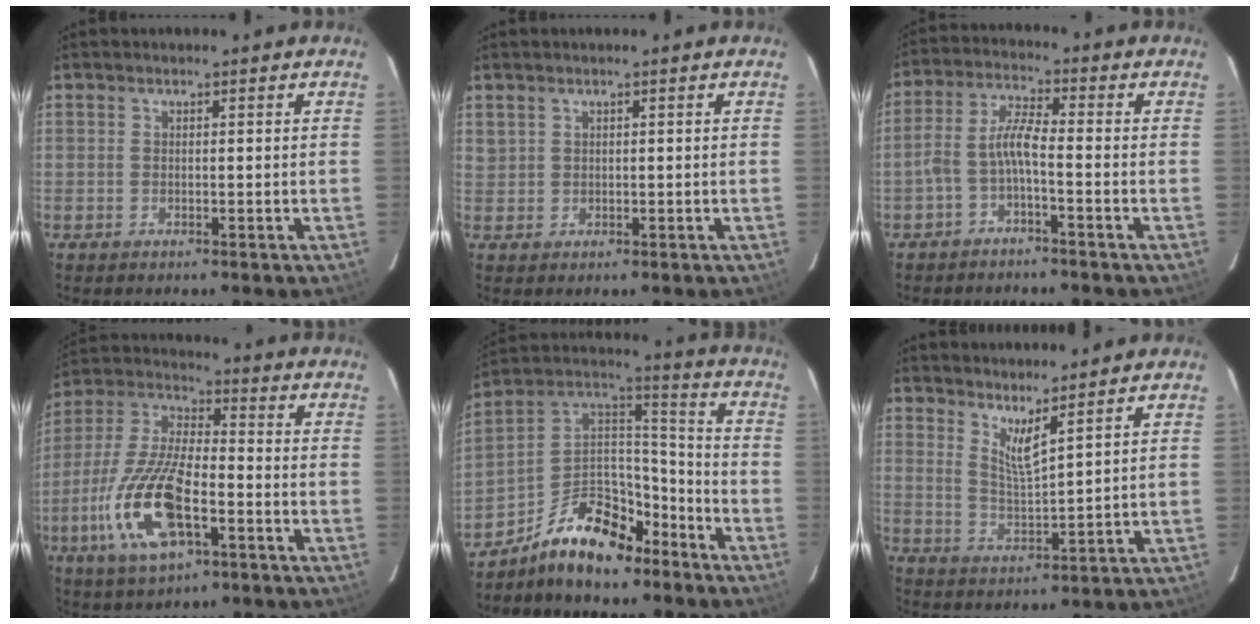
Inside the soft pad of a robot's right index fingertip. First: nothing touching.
{"total": 5.3, "force": [2.9, 4.4, 0.9], "torque": [-0.018, 0.016, 0.071]}
{"total": 5.1, "force": [-2.4, 0.9, 4.4], "torque": [-0.108, 0.016, -0.046]}
{"total": 17.9, "force": [-6.5, 7.1, 15.0], "torque": [-0.331, -0.013, -0.125]}
{"total": 16.5, "force": [-11.3, 8.3, 8.7], "torque": [-0.174, 0.050, -0.184]}
{"total": 5.1, "force": [4.1, 0.0, 3.1], "torque": [-0.057, -0.015, 0.073]}